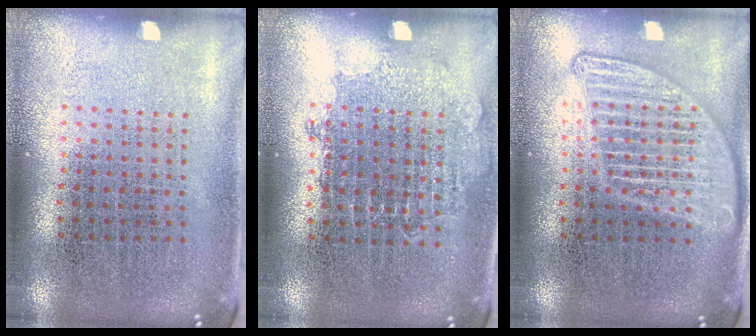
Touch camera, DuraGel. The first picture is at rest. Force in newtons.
{"total": 0.7, "press": 0.7, "slide": 0.2}
{"total": 1.8, "press": 1.8, "slide": 0.3}